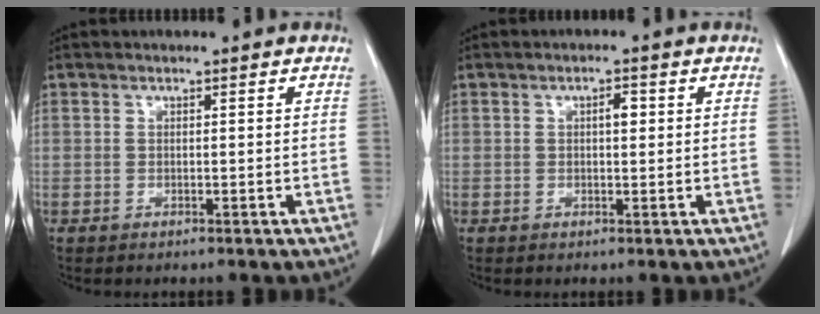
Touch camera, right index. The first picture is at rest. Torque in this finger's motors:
{"motor_torque": [0.31, -0.05, 0.10, 0.05]}